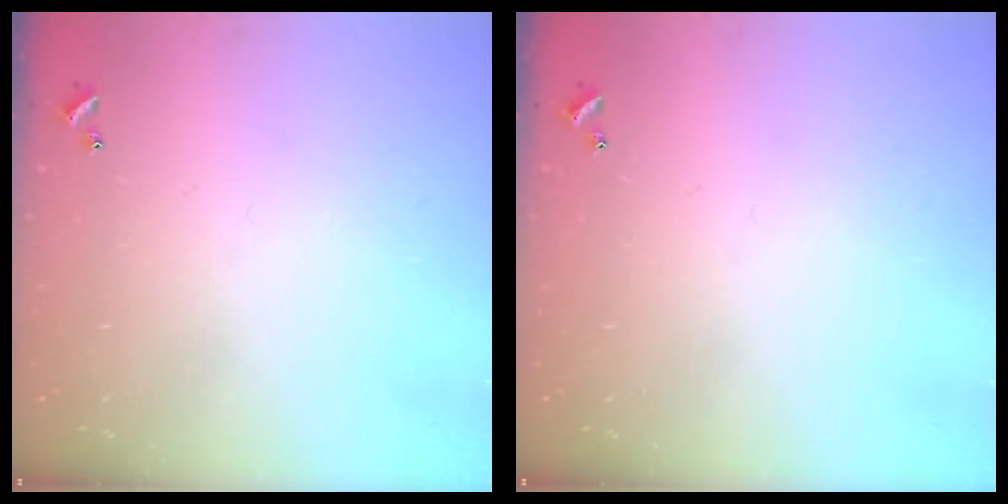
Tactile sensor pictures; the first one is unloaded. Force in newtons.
{"total": 0.0}